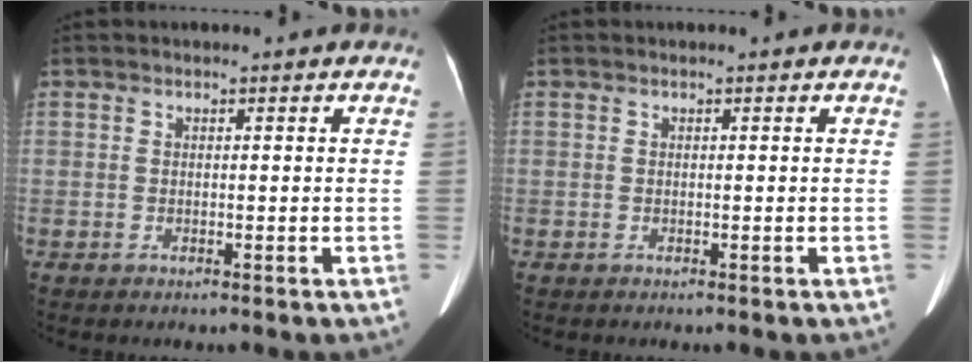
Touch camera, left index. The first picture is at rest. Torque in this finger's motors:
{"motor_torque": [0.02, 0.02, 0.00, 0.00]}